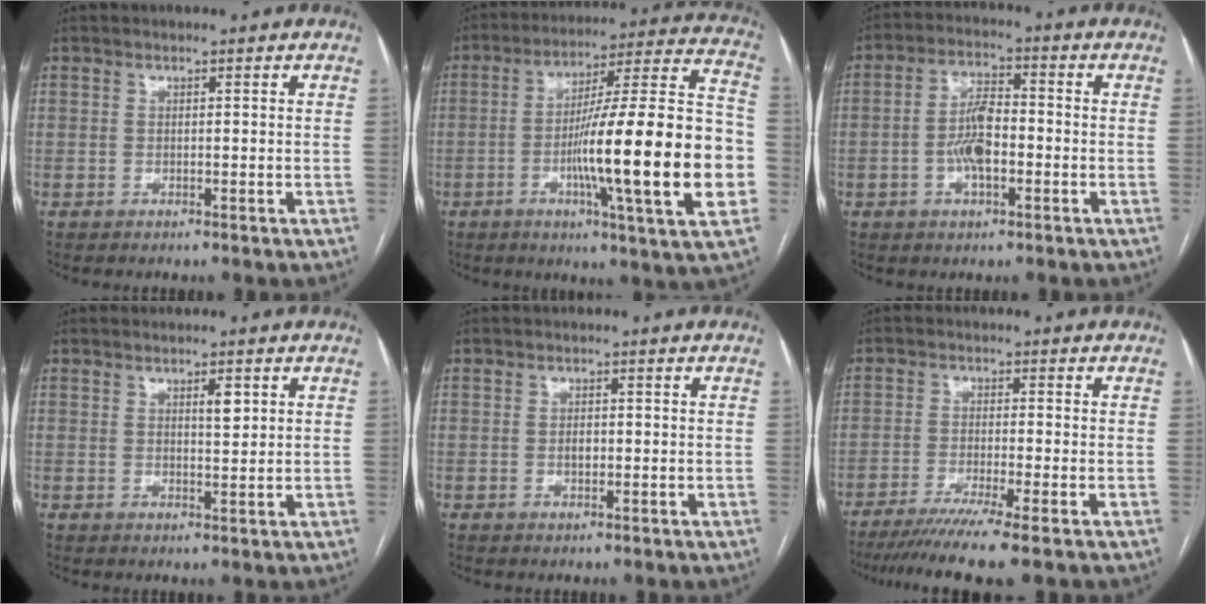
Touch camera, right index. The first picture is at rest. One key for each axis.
{"total": 24.7, "fx": -5.5, "fy": 0.8, "fz": 24.1, "tx": -0.314, "ty": 0.005, "tz": -0.089}
{"total": 6.6, "fx": -1.5, "fy": 2.5, "fz": 5.9, "tx": -0.123, "ty": 0.009, "tz": -0.031}
{"total": 2.3, "fx": 1.0, "fy": 0.6, "fz": 2.0, "tx": -0.032, "ty": -0.004, "tz": 0.017}
{"total": 1.4, "fx": -0.2, "fy": 0.8, "fz": 1.1, "tx": -0.019, "ty": 0.002, "tz": -0.003}
{"total": 9.1, "fx": -6.9, "fy": -1.3, "fz": 5.8, "tx": -0.079, "ty": -0.026, "tz": -0.110}